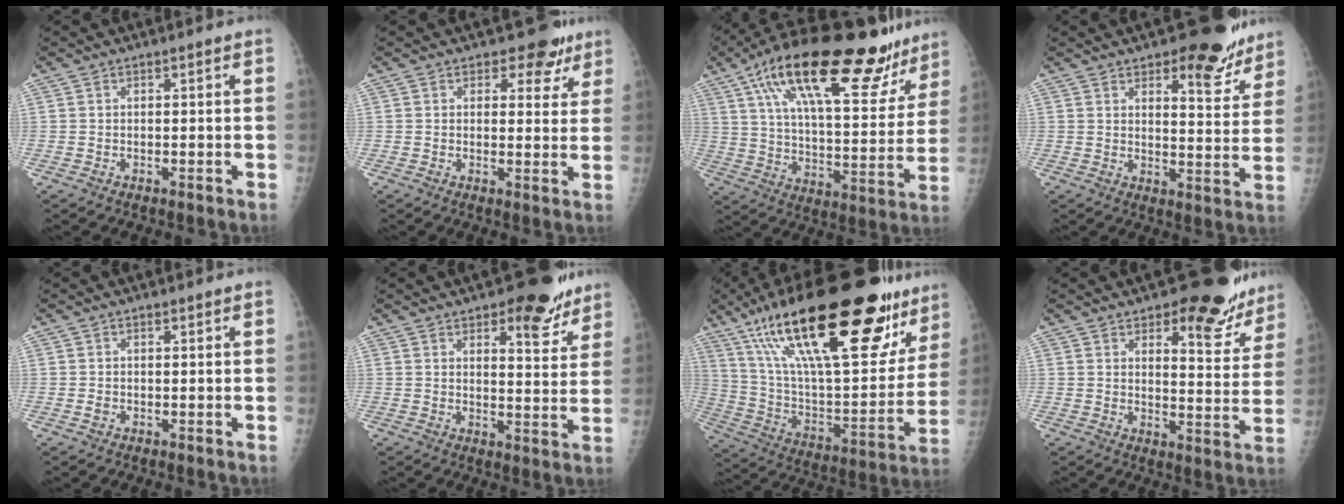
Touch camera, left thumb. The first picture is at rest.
{"total": 5.8, "force": [4.2, 3.6, 1.8], "torque": [0.013, -0.023, 0.046]}
{"total": 29.4, "force": [18.5, 10.5, 20.2], "torque": [-0.283, -0.030, 0.290]}
{"total": 11.7, "force": [8.2, 4.6, 7.1], "torque": [-0.044, -0.051, 0.111]}
{"total": 0.9, "force": [0.0, 0.7, 0.5], "torque": [-0.006, 0.000, 0.001]}
{"total": 10.3, "force": [6.8, 4.2, 6.5], "torque": [-0.047, -0.038, 0.091]}
{"total": 37.0, "force": [21.9, 12.6, 27.1], "torque": [-0.406, -0.028, 0.361]}
{"total": 13.7, "force": [9.7, 5.6, 7.9], "torque": [-0.045, -0.066, 0.124]}